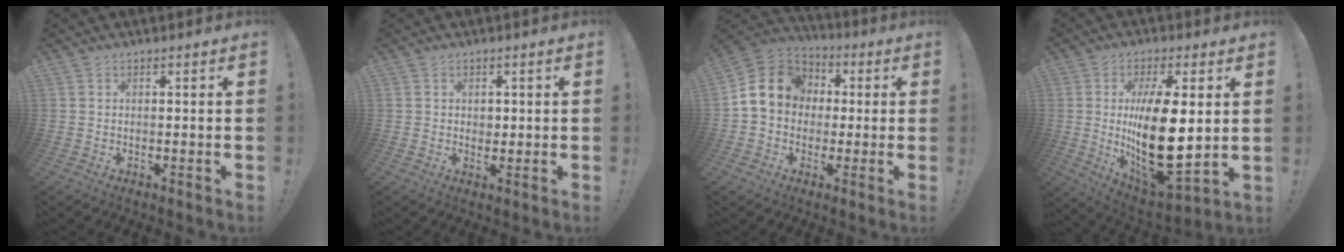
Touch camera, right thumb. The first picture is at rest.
{"total": 1.8, "force": [0.3, 1.7, 0.4], "torque": [0.001, 0.000, 0.002]}
{"total": 13.8, "force": [1.8, 11.8, 6.9], "torque": [-0.101, 0.012, 0.040]}
{"total": 21.5, "force": [1.7, 8.9, 19.5], "torque": [-0.353, -0.033, 0.032]}